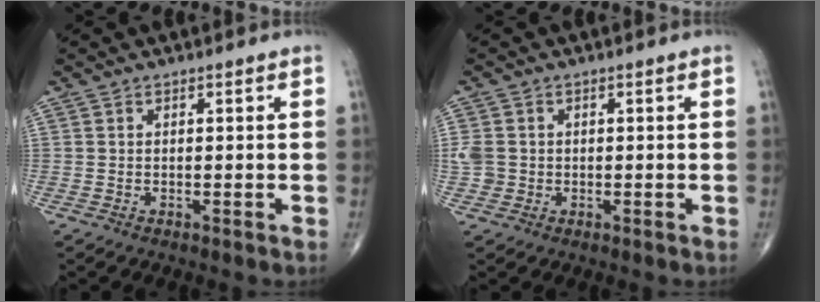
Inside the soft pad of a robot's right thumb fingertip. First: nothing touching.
{"total": 3.7, "force": [-0.1, 3.4, 1.6], "torque": [-0.025, 0.007, 0.003]}